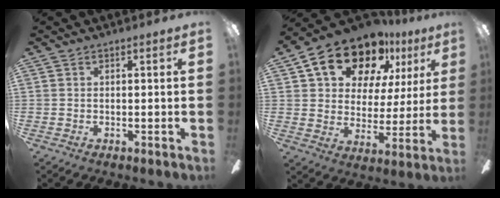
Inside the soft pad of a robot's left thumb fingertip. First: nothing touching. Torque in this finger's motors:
{"motor_torque": [0.59, 2.28, 1.35, -1.41, 0.11]}